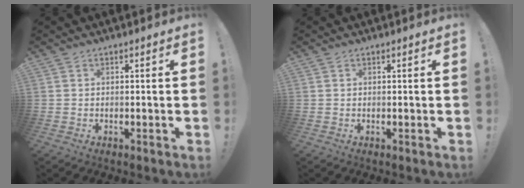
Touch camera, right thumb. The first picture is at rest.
{"total": 0.0}